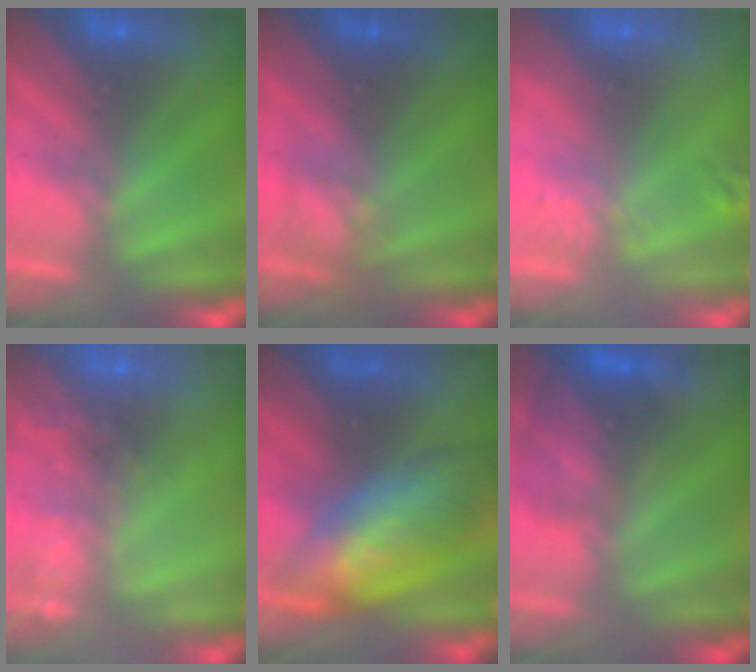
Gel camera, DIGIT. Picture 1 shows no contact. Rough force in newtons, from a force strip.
{"total": 2.4}
{"total": 2.7}
{"total": 7.8}
{"total": 13.7}
{"total": 4.8}